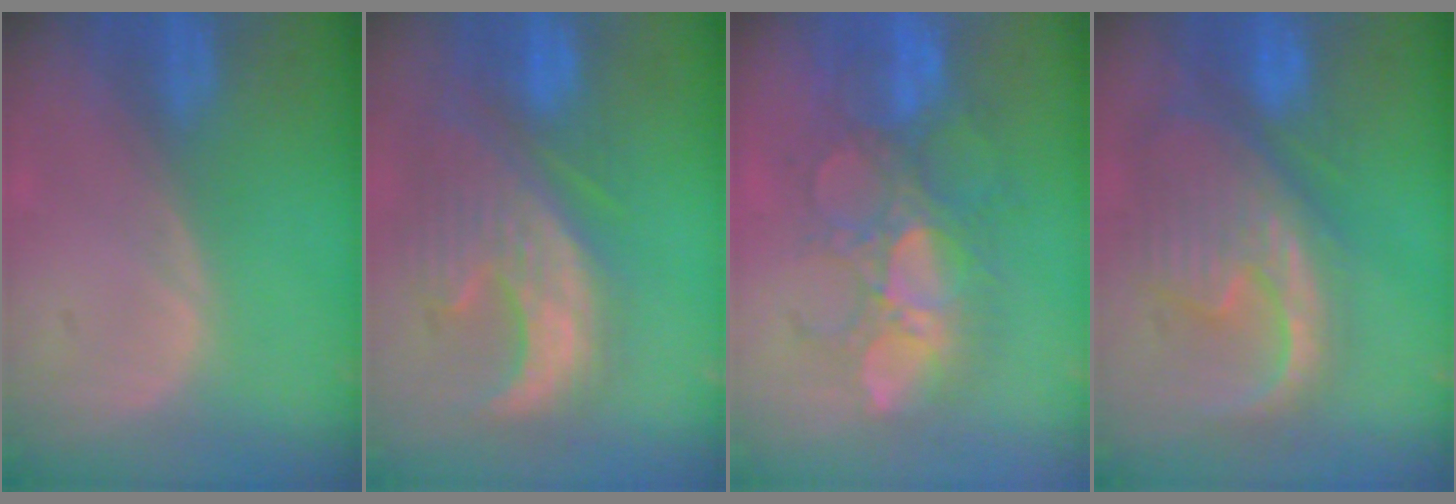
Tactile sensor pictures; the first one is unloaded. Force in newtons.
{"total": 12.3, "press": 11.1, "slide": 5.3}
{"total": 10.1, "press": 9.6, "slide": 3.2}
{"total": 12.6, "press": 10.8, "slide": 6.5}